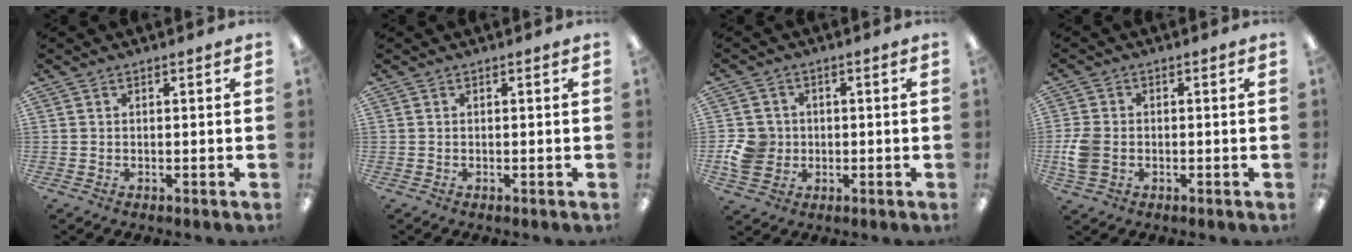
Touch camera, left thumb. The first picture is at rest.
{"total": 0.0}
{"total": 7.4, "force": [-0.8, 6.8, 2.7], "torque": [-0.058, 0.014, -0.013]}
{"total": 6.3, "force": [-1.1, 4.9, 3.8], "torque": [-0.074, 0.006, -0.020]}